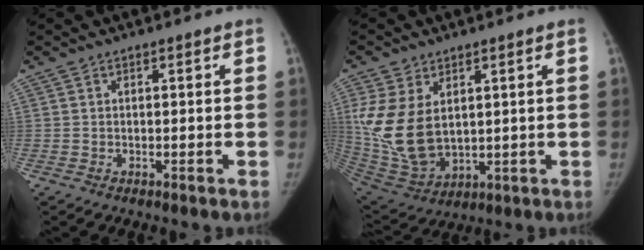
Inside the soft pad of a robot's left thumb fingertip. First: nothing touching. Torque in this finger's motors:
{"motor_torque": [2.44, 2.56, 1.62, -0.99, 0.15]}